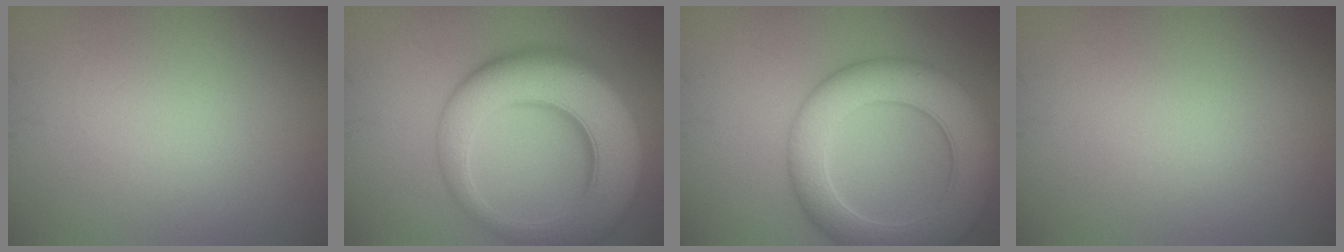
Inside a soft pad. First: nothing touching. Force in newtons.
{"total": 11.2, "press": 11.1, "slide": 0.5}
{"total": 9.0, "press": 9.0, "slide": 0.2}
{"total": 0.0}